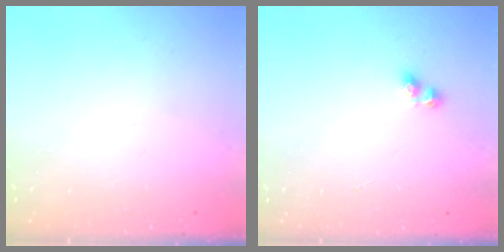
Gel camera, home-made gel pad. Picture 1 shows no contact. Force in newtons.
{"total": 3.3, "press": 3.1, "slide": 1.2}